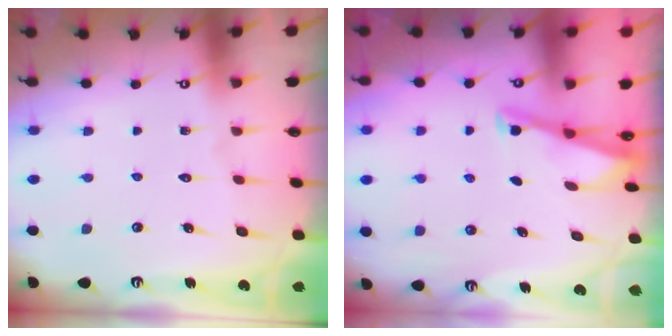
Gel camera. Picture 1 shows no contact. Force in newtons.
{"total": 2.9, "press": 2.9, "slide": 0.3}